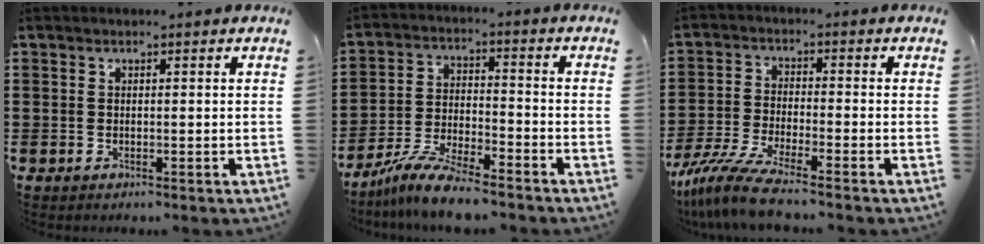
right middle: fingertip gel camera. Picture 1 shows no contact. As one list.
[{"total": 8.2, "force": [-7.3, 0.6, 3.6], "torque": [-0.075, 0.003, -0.141]}, {"total": 7.3, "force": [-6.1, 0.3, 4.1], "torque": [-0.104, -0.019, -0.120]}]